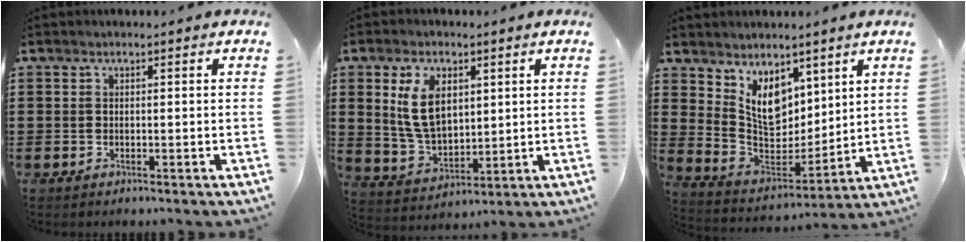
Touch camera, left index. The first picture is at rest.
{"total": 8.8, "force": [3.1, 5.3, 6.3], "torque": [-0.142, 0.006, 0.054]}
{"total": 7.8, "force": [4.9, 5.2, 3.2], "torque": [-0.076, -0.025, 0.093]}